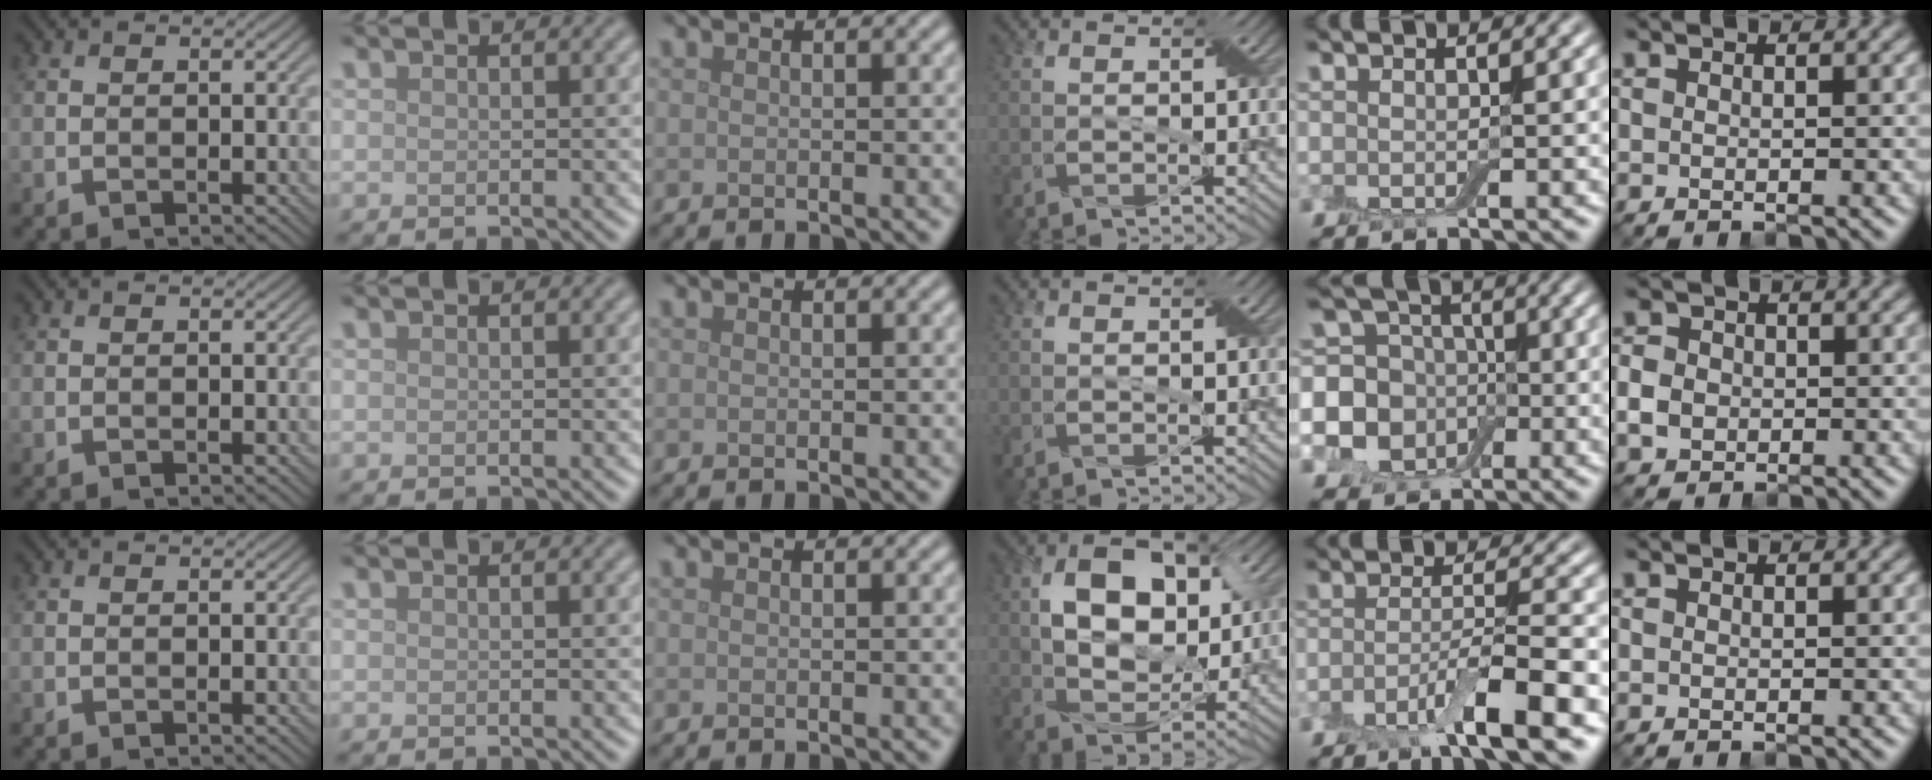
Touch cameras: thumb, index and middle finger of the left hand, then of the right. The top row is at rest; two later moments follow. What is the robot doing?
{"motion": "wipe", "object": "dish"}